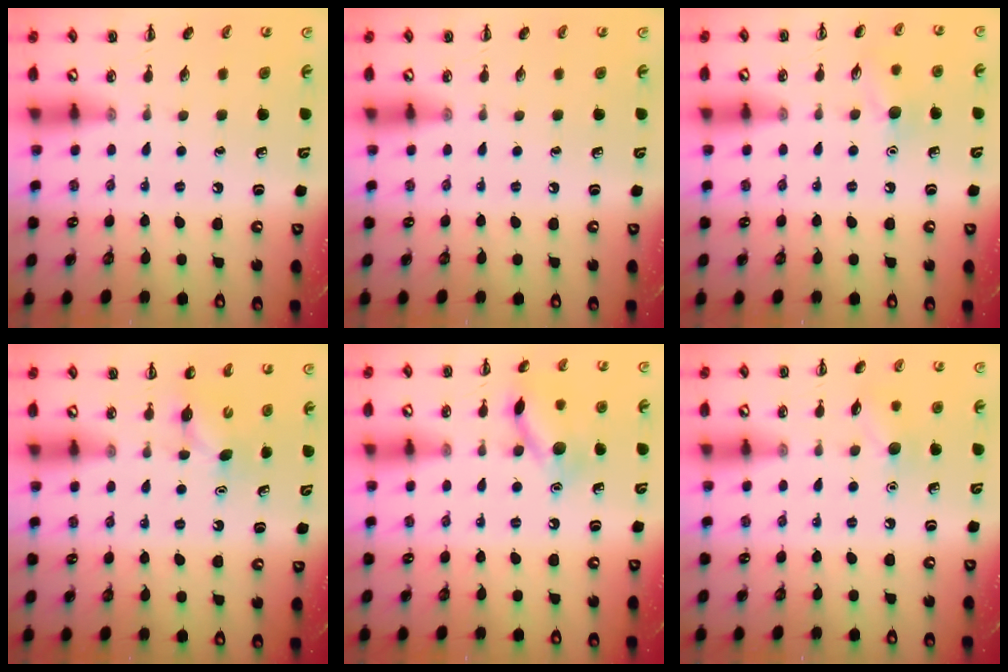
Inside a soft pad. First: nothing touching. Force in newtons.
{"total": 0.0}
{"total": 7.5, "press": 7.3, "slide": 1.6}
{"total": 3.8, "press": 3.8, "slide": 0.8}
{"total": 13.0, "press": 13.0, "slide": 0.8}
{"total": 8.3, "press": 8.1, "slide": 1.8}